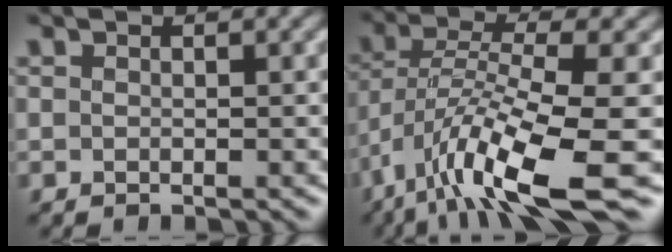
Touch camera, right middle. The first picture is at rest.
{"total": 10.3, "force": [-5.3, 2.4, 8.5], "torque": [-0.159, 0.001, -0.093]}